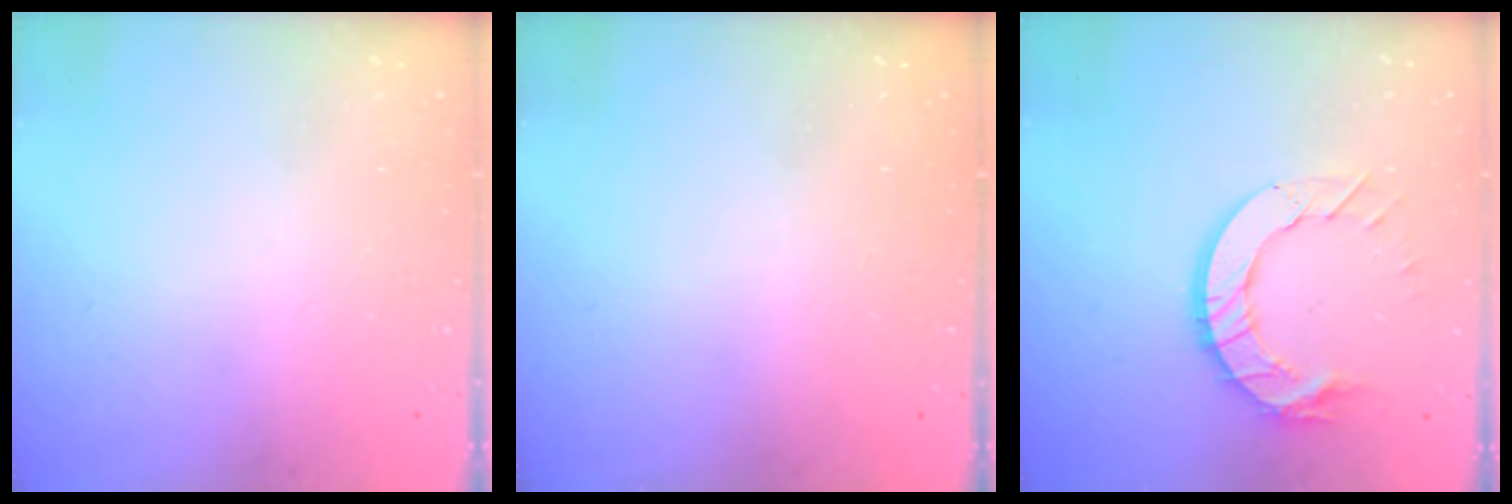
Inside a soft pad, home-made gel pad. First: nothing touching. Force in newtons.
{"total": 0.0}
{"total": 11.5, "press": 11.4, "slide": 1.2}